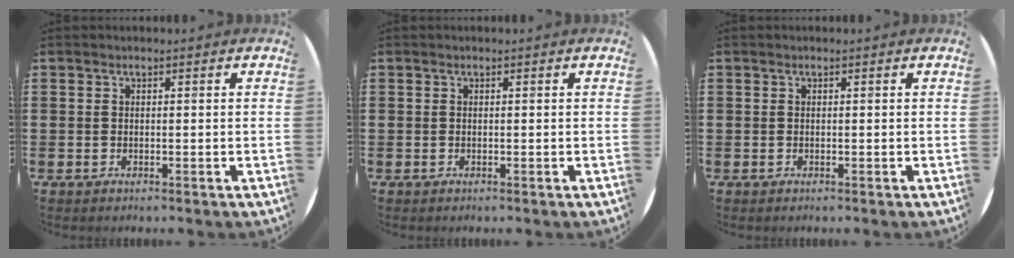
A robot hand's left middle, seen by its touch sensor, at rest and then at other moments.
{"total": 0.0}
{"total": 0.0}